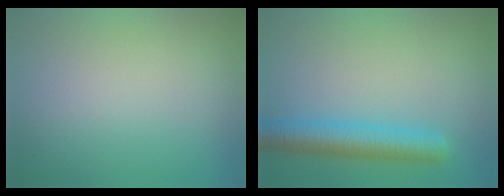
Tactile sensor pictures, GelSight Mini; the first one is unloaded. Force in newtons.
{"total": 4.8, "press": 4.8, "slide": 0.2}